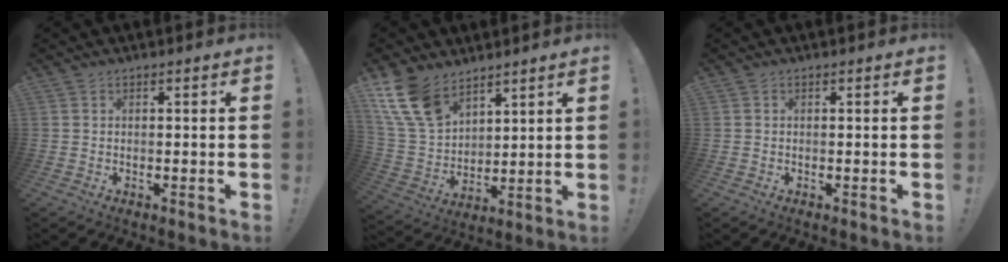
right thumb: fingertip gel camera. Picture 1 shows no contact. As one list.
[{"total": 15.8, "force": [10.5, 9.0, 7.6], "torque": [-0.171, -0.054, 0.206]}, {"total": 0.0}]